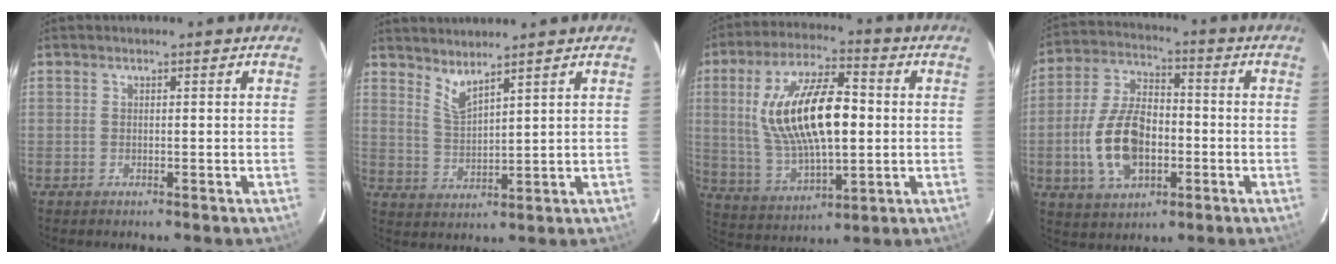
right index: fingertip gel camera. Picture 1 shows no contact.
{"total": 4.3, "force": [3.7, 0.2, 2.2], "torque": [-0.045, -0.007, 0.073]}
{"total": 19.1, "force": [1.8, 8.0, 17.2], "torque": [-0.332, 0.010, 0.046]}
{"total": 14.6, "force": [-3.4, 8.6, 11.4], "torque": [-0.234, 0.013, -0.052]}